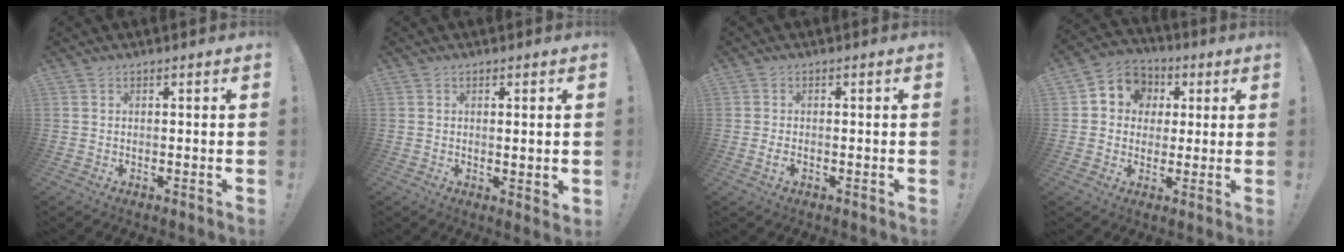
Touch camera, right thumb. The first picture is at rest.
{"total": 2.2, "force": [0.9, 0.2, 2.0], "torque": [-0.025, -0.006, 0.014]}
{"total": 1.7, "force": [-0.9, 0.9, 1.2], "torque": [-0.026, 0.006, -0.014]}
{"total": 8.7, "force": [1.6, 8.1, 2.9], "torque": [-0.039, -0.001, 0.036]}